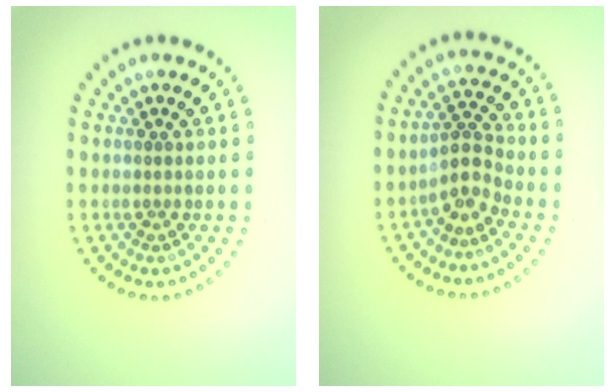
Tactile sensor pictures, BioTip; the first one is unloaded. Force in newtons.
{"total": 2.5, "press": 1.7, "slide": 1.8}